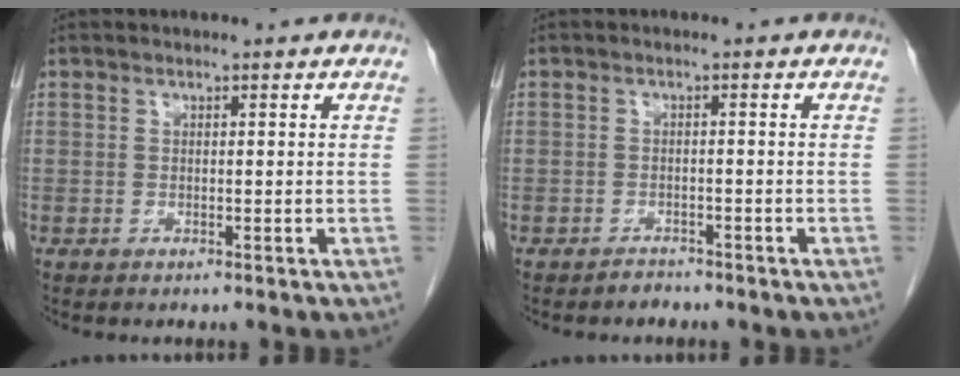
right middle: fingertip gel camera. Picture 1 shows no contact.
{"total": 1.4, "force": [-1.3, 0.6, -0.2], "torque": [-0.003, -0.001, -0.021]}